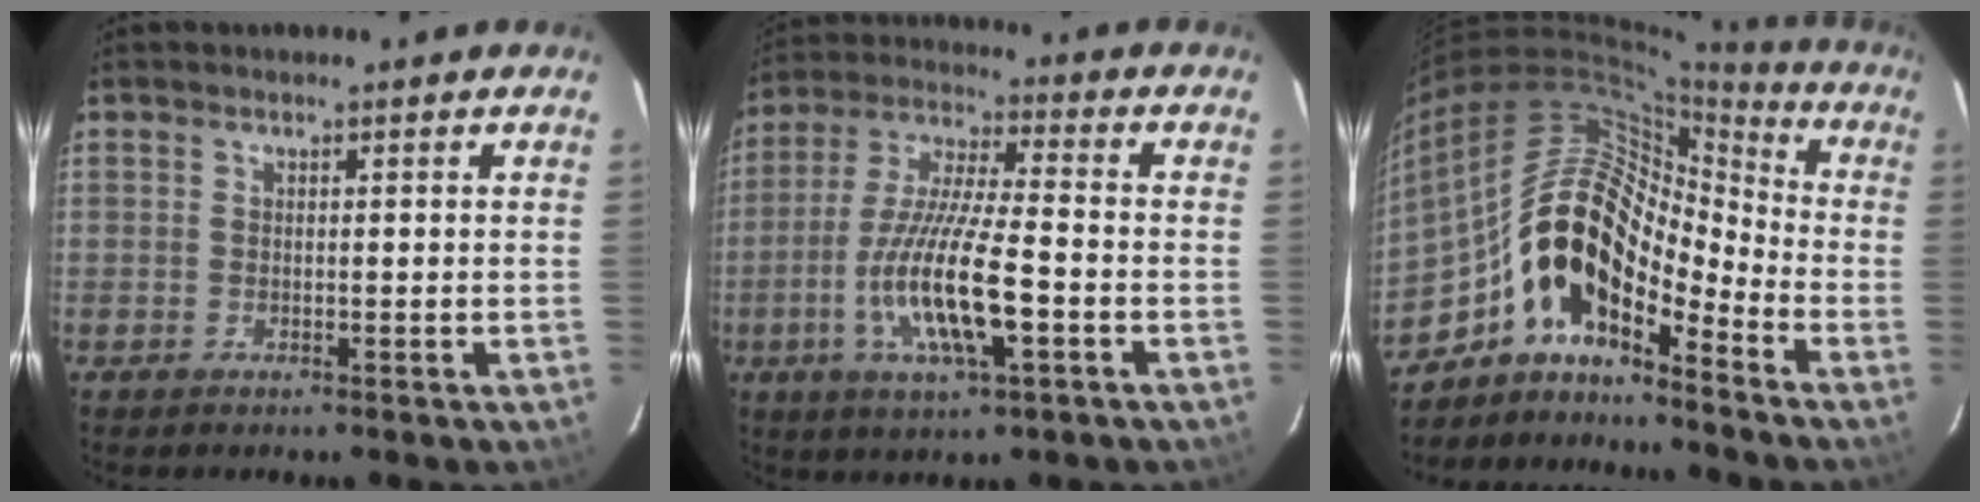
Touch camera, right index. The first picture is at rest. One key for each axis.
{"total": 15.0, "fx": -4.7, "fy": 2.8, "fz": 14.0, "tx": -0.284, "ty": -0.012, "tz": -0.087}
{"total": 14.7, "fx": -8.2, "fy": 6.3, "fz": 10.4, "tx": -0.176, "ty": 0.016, "tz": -0.169}